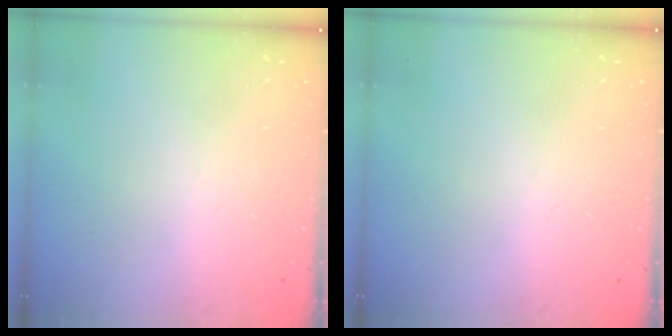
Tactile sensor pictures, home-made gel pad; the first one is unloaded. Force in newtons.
{"total": 0.0}